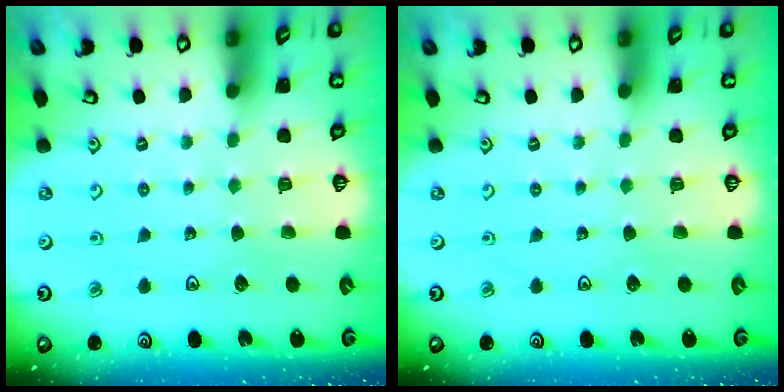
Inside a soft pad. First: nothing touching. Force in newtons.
{"total": 0.0}